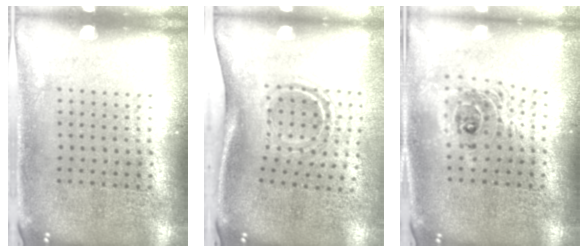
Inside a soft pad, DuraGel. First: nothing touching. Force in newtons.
{"total": 1.8, "press": 1.1, "slide": 1.4}
{"total": 1.9, "press": 1.4, "slide": 1.2}